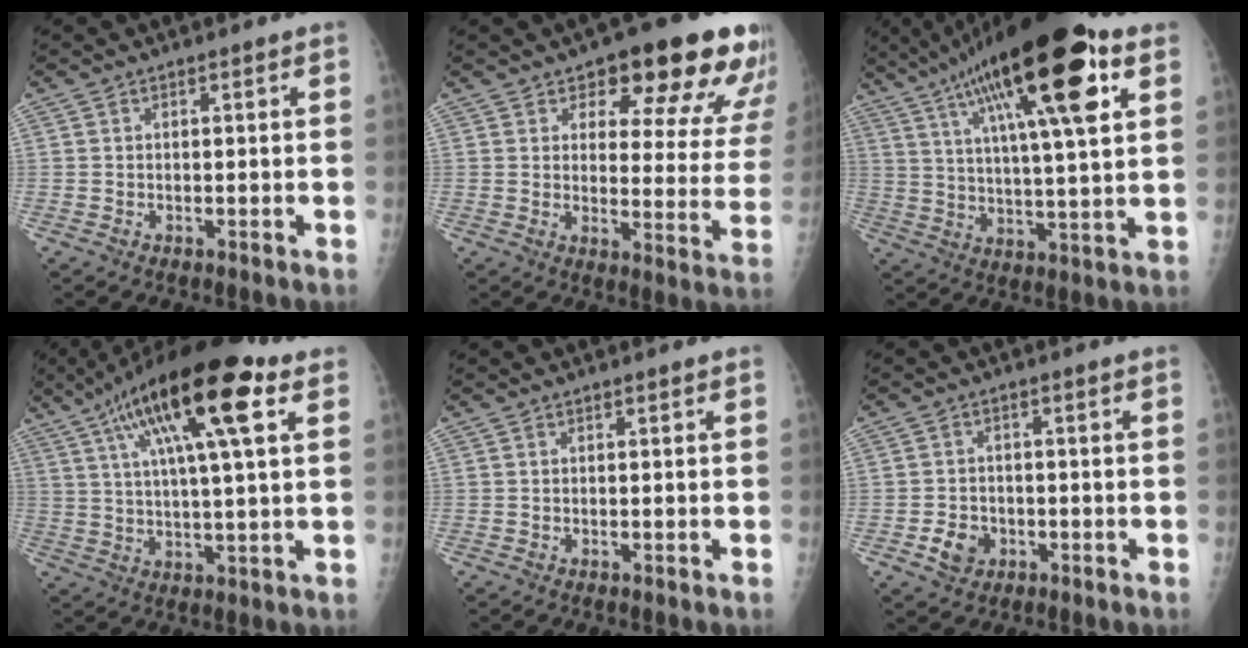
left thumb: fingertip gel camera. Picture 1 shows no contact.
{"total": 19.0, "force": [12.4, 7.7, 12.1], "torque": [-0.096, -0.059, 0.147]}
{"total": 25.0, "force": [12.1, 5.7, 21.1], "torque": [-0.346, -0.003, 0.197]}
{"total": 20.0, "force": [9.0, 4.7, 17.3], "torque": [-0.289, 0.004, 0.145]}
{"total": 0.0}
{"total": 4.5, "force": [-1.7, 3.7, 2.0], "torque": [-0.021, 0.008, -0.024]}